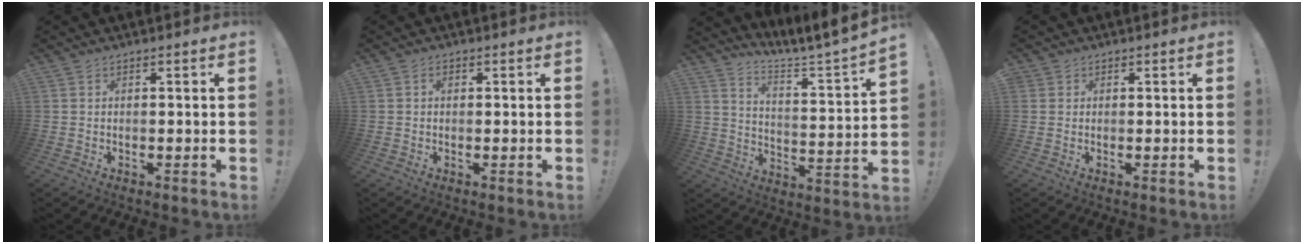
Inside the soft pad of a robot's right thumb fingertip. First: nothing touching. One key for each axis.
{"total": 0.9, "fx": -0.2, "fy": 0.6, "fz": 0.6, "tx": -0.012, "ty": 0.005, "tz": -0.005}
{"total": 6.3, "fx": 4.9, "fy": -0.7, "fz": 3.9, "tx": -0.058, "ty": -0.069, "tz": 0.069}
{"total": 1.2, "fx": 0.7, "fy": 1.0, "fz": 0.1, "tx": -0.005, "ty": -0.001, "tz": 0.014}